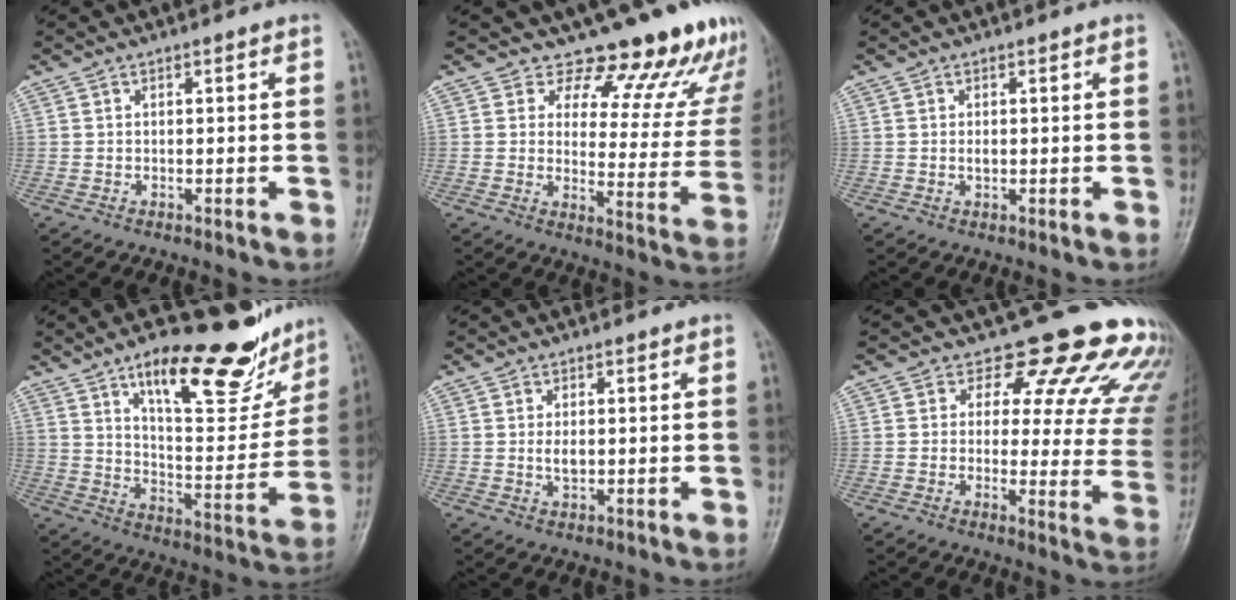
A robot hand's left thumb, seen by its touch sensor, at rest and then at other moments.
{"total": 16.4, "force": [14.5, 6.7, 3.9], "torque": [0.013, -0.113, 0.152]}
{"total": 1.1, "force": [0.1, 0.8, 0.8], "torque": [-0.012, 0.000, 0.001]}
{"total": 22.6, "force": [14.8, 8.3, 14.9], "torque": [-0.158, -0.068, 0.224]}
{"total": 2.5, "force": [0.2, 1.5, 1.9], "torque": [-0.029, -0.004, 0.006]}
{"total": 17.5, "force": [14.9, 6.8, 6.2], "torque": [-0.015, -0.102, 0.149]}